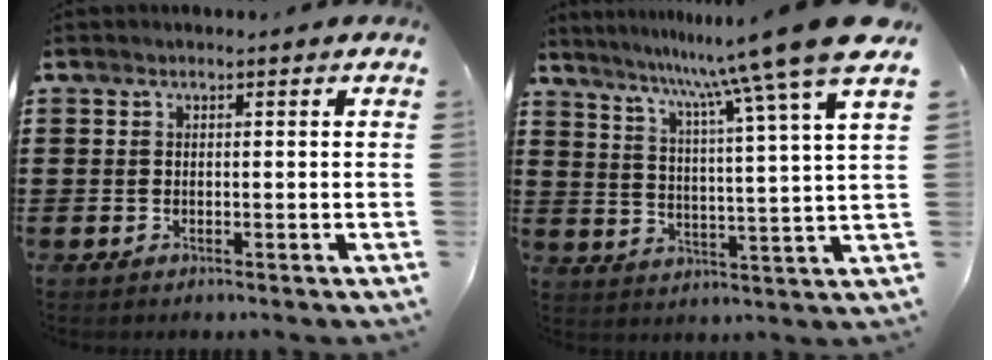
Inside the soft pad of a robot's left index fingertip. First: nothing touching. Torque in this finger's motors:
{"motor_torque": [1.21, -0.92, 1.05, 0.21]}